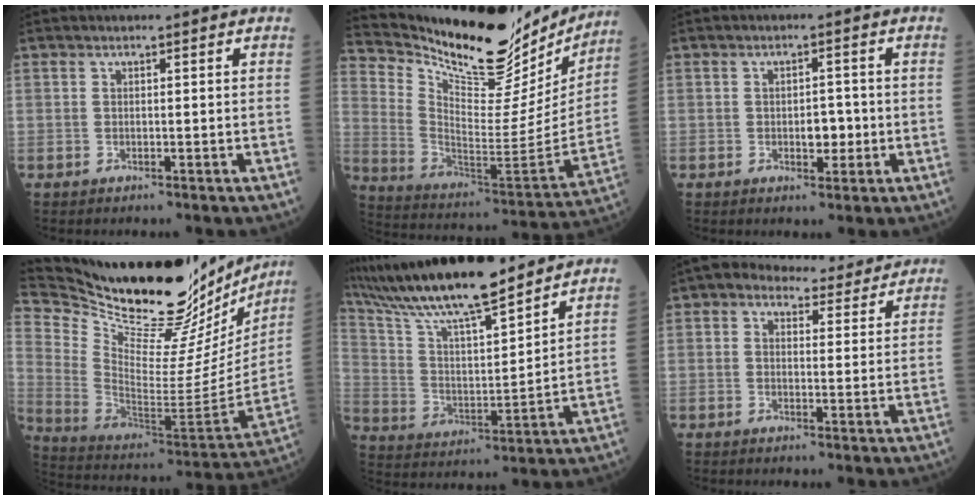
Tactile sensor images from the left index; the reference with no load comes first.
{"total": 25.0, "force": [22.1, 6.8, 9.6], "torque": [-0.172, -0.046, 0.325]}
{"total": 3.1, "force": [-0.9, 1.6, 2.5], "torque": [-0.031, 0.001, -0.012]}
{"total": 34.4, "force": [29.9, 7.5, 15.4], "torque": [-0.267, -0.078, 0.423]}
{"total": 18.7, "force": [16.0, 1.8, 9.5], "torque": [-0.179, 0.013, 0.285]}
{"total": 8.1, "force": [6.8, 3.5, 2.7], "torque": [-0.031, 0.023, 0.082]}